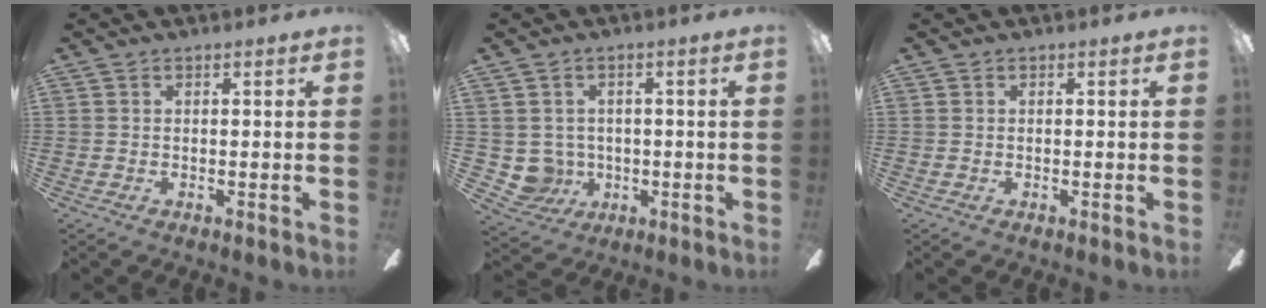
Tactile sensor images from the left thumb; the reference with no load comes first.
{"total": 5.7, "force": [0.6, 5.6, 0.9], "torque": [-0.048, -0.008, 0.015]}
{"total": 0.0}